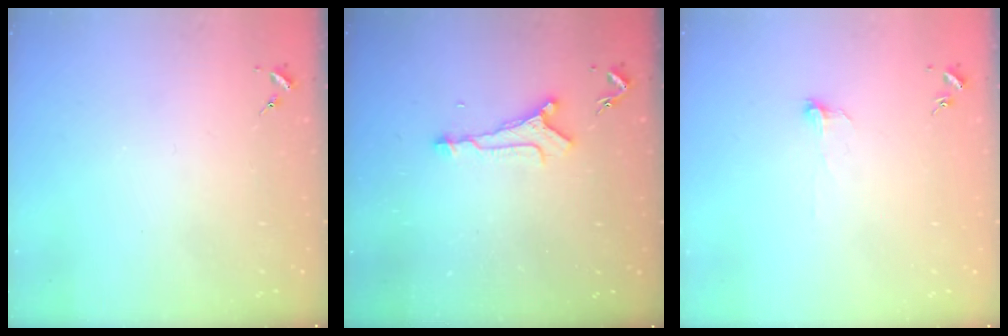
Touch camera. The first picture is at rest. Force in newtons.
{"total": 6.9, "press": 6.9, "slide": 0.7}
{"total": 3.3, "press": 3.3, "slide": 0.3}